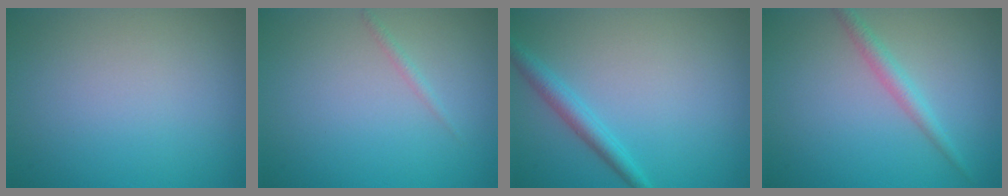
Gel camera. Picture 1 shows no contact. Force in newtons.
{"total": 0.7, "press": 0.7, "slide": 0.0}
{"total": 2.4, "press": 2.4, "slide": 0.1}
{"total": 1.8, "press": 1.8, "slide": 0.1}